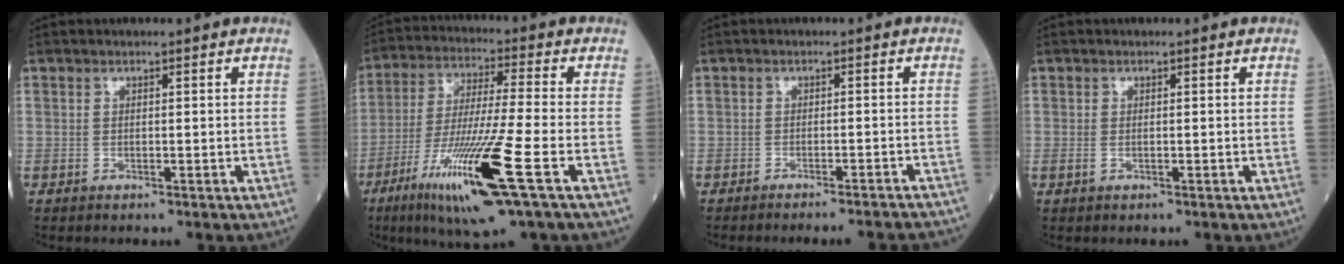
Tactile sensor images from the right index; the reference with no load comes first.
{"total": 16.4, "force": [-7.0, -0.2, 14.8], "torque": [-0.304, -0.038, -0.129]}
{"total": 10.0, "force": [-9.6, 0.5, 2.9], "torque": [-0.020, -0.002, -0.106]}
{"total": 0.9, "force": [-0.1, 0.5, 0.7], "torque": [-0.016, -0.001, -0.002]}